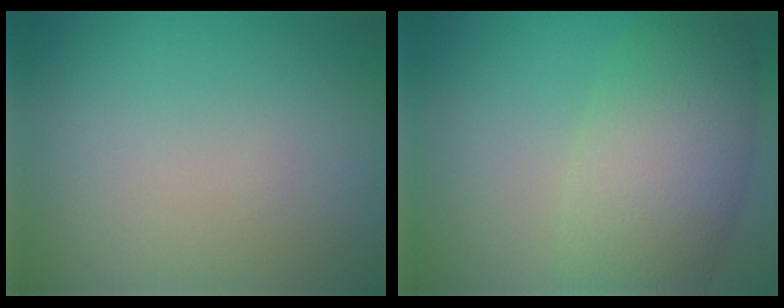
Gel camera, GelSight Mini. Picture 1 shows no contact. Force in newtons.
{"total": 7.2, "press": 7.2, "slide": 0.4}